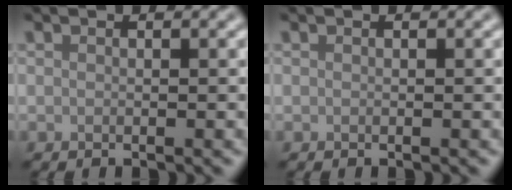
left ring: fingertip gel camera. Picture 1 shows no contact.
{"total": 0.0}